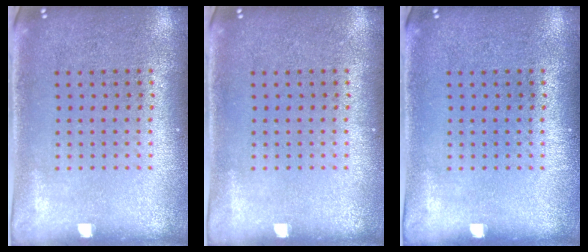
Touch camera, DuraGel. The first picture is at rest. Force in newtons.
{"total": 0.0}
{"total": 0.0}